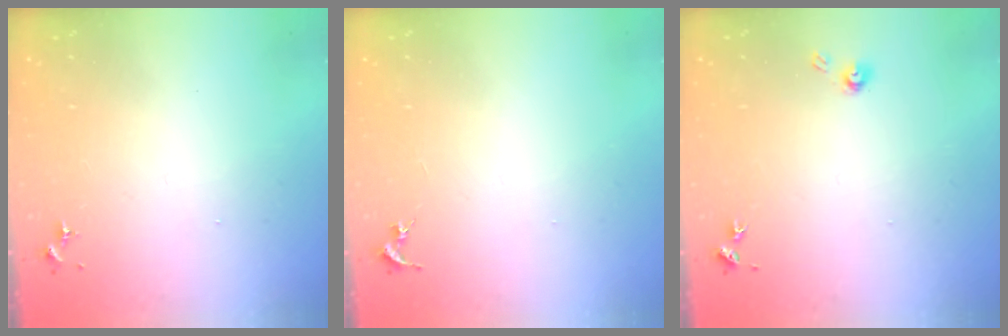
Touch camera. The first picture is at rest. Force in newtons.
{"total": 0.0}
{"total": 4.0, "press": 4.0, "slide": 0.3}